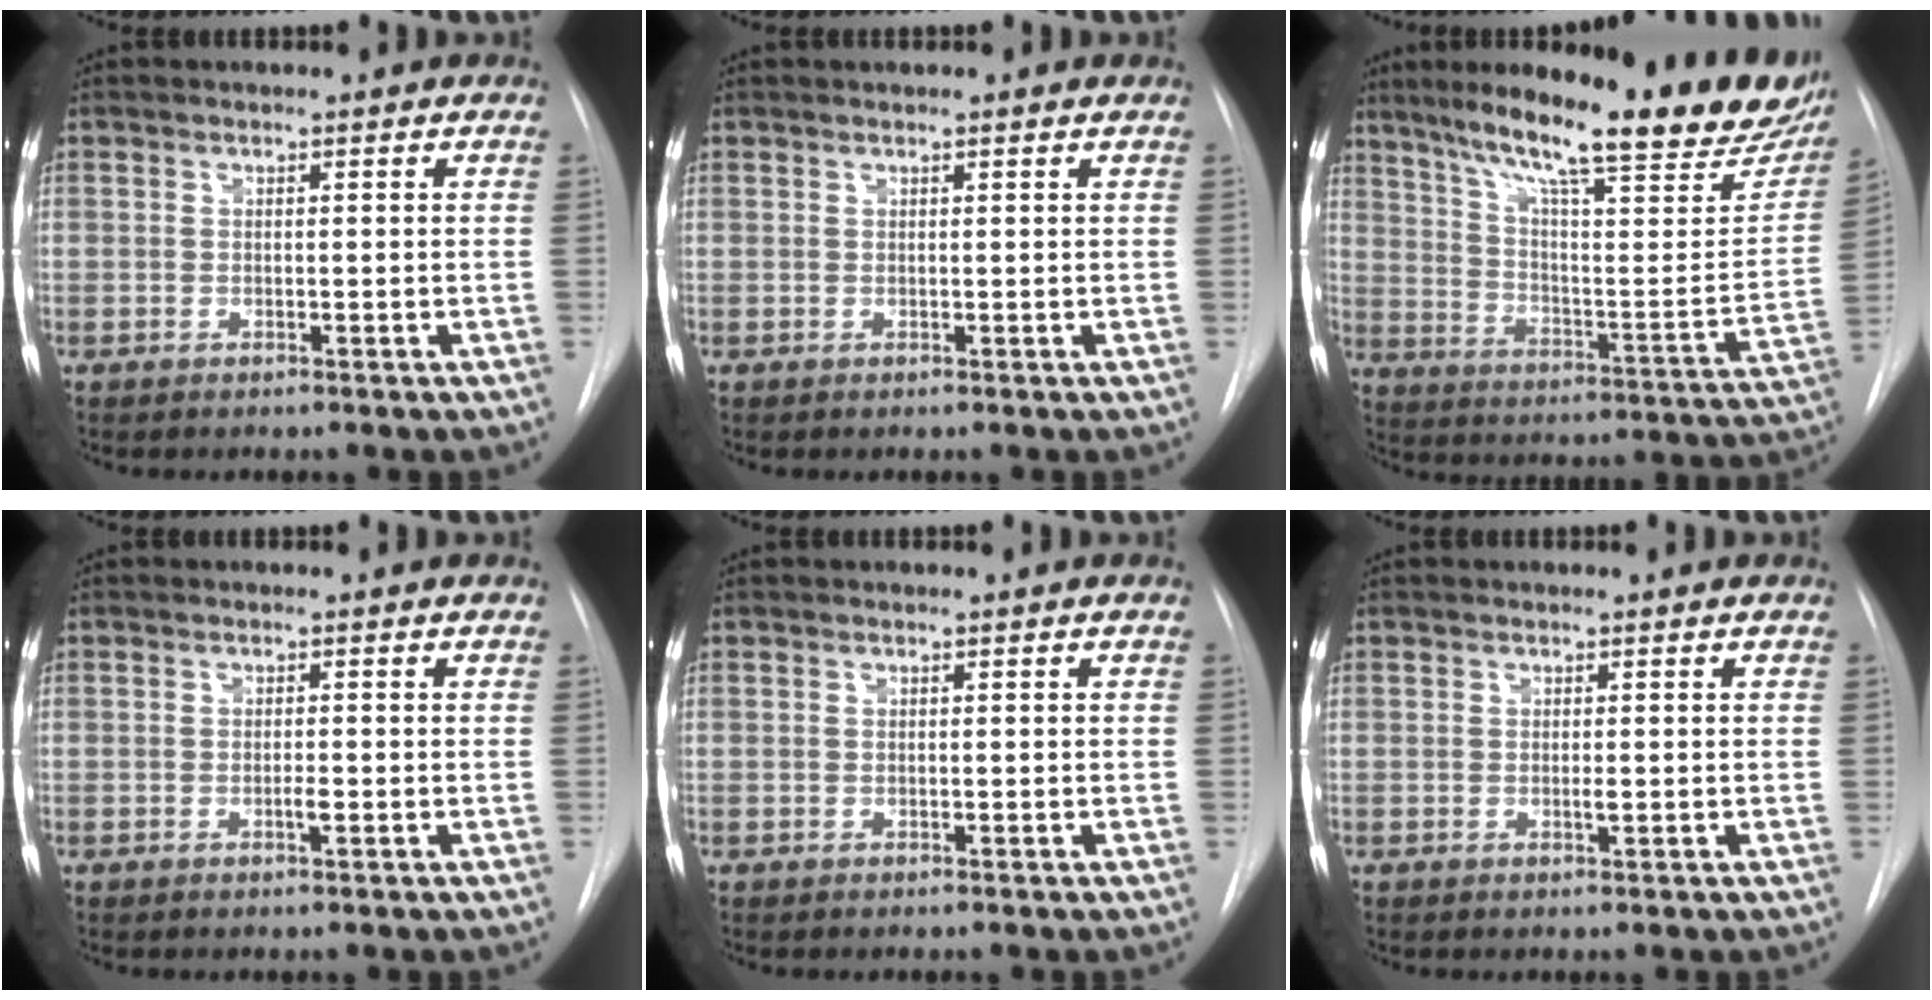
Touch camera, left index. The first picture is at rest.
{"total": 1.9, "force": [1.8, 0.2, 0.7], "torque": [-0.011, 0.015, 0.018]}
{"total": 28.9, "force": [21.1, 4.7, 19.2], "torque": [-0.272, -0.025, 0.286]}
{"total": 1.2, "force": [-0.9, 0.1, 0.8], "torque": [-0.016, -0.006, -0.015]}
{"total": 0.0}
{"total": 0.7, "force": [-0.5, 0.0, 0.5], "torque": [-0.013, -0.008, -0.009]}